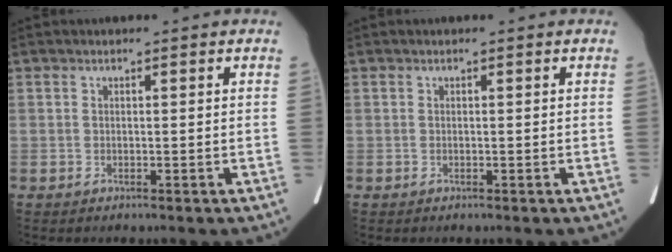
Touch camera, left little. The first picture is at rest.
{"total": 0.0}